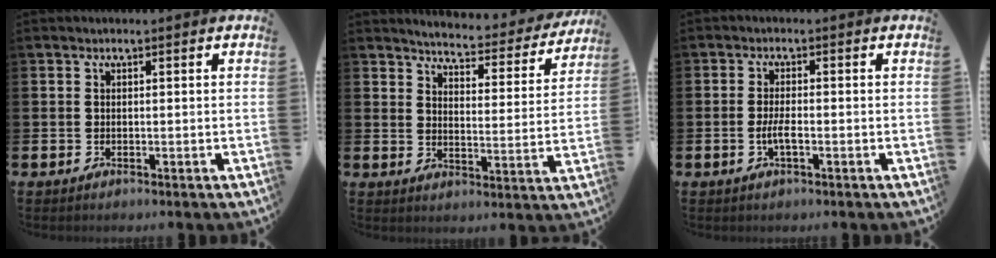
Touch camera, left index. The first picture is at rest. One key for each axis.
{"total": 4.3, "fx": 4.3, "fy": 0.5, "fz": 0.6, "tx": -0.033, "ty": -0.039, "tz": 0.067}
{"total": 2.5, "fx": -0.8, "fy": 0.7, "fz": 2.2, "tx": -0.047, "ty": 0.005, "tz": -0.013}